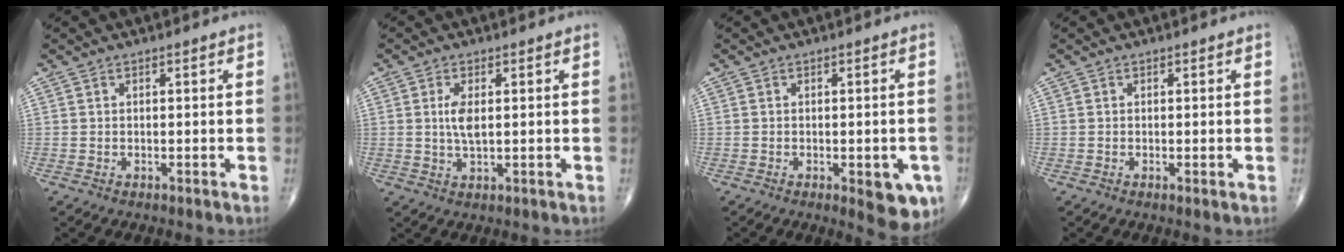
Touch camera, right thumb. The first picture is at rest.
{"total": 3.8, "force": [0.6, 1.5, 3.4], "torque": [-0.072, -0.009, 0.014]}
{"total": 7.0, "force": [-2.5, 2.7, 6.0], "torque": [-0.051, -0.005, -0.024]}
{"total": 0.6, "force": [-0.1, 0.1, 0.6], "torque": [-0.012, -0.003, -0.002]}